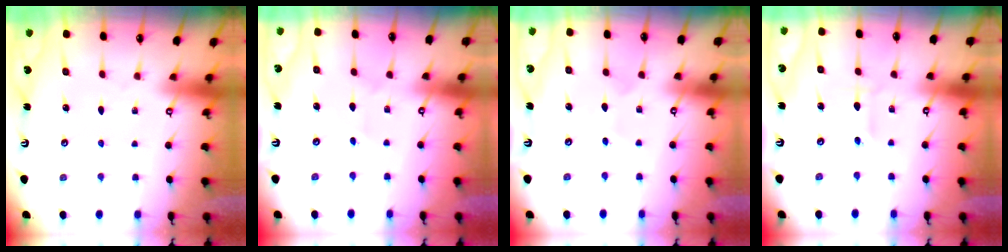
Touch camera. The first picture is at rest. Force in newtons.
{"total": 2.1, "press": 1.9, "slide": 0.9}
{"total": 1.8, "press": 1.8, "slide": 0.4}
{"total": 3.0, "press": 2.9, "slide": 0.6}